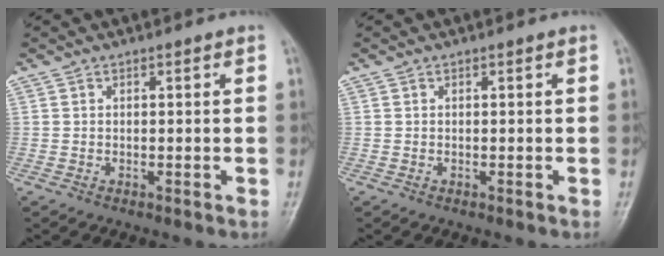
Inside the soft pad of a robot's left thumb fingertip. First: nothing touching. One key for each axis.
{"total": 0.0}